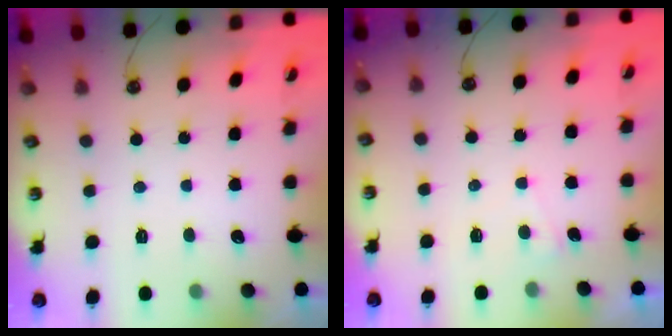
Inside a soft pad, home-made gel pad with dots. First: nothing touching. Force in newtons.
{"total": 2.6, "press": 2.6, "slide": 0.1}